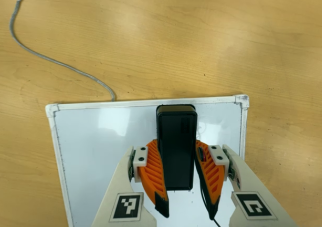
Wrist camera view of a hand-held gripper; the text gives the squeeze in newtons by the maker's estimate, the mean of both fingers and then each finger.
{"total": 9.8, "left": 8.3, "right": 11.2}